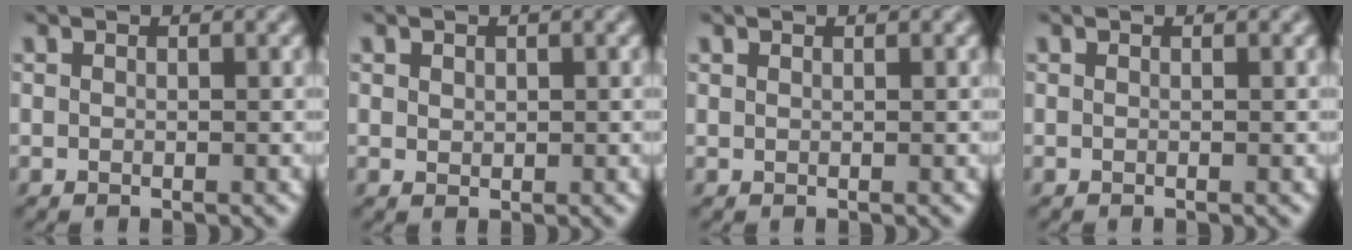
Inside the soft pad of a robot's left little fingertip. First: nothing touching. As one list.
[{"total": 0.7, "force": [0.3, 0.6, 0.4], "torque": [-0.013, 0.001, 0.003]}, {"total": 0.0}, {"total": 0.0}]